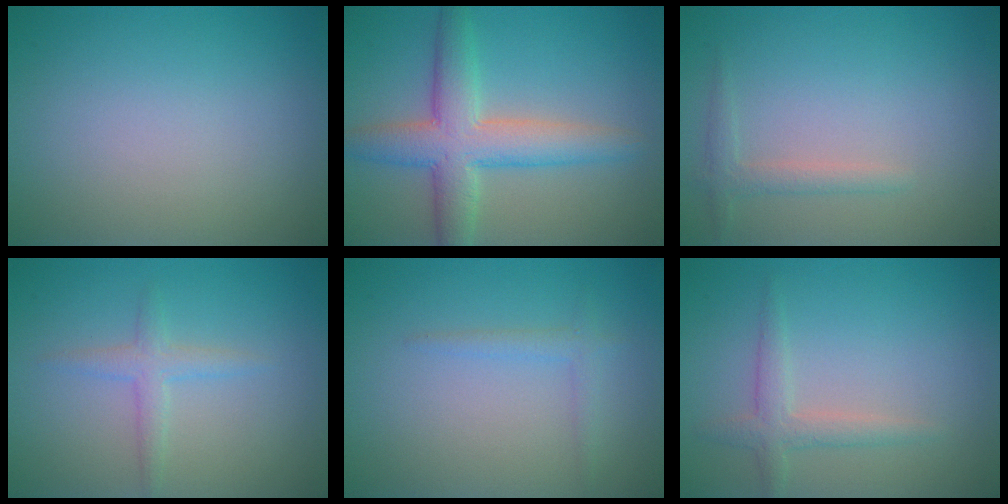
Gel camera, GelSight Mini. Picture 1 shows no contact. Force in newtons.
{"total": 6.8, "press": 6.8, "slide": 0.1}
{"total": 1.5, "press": 1.5, "slide": 0.1}
{"total": 1.9, "press": 1.9, "slide": 0.1}
{"total": 1.3, "press": 1.3, "slide": 0.1}
{"total": 2.1, "press": 2.1, "slide": 0.1}